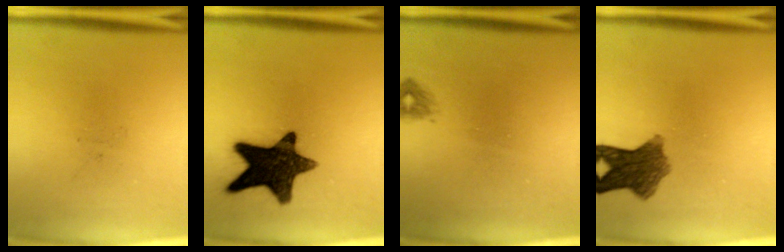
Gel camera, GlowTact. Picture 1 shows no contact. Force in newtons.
{"total": 14.9}
{"total": 0.9}
{"total": 8.0}